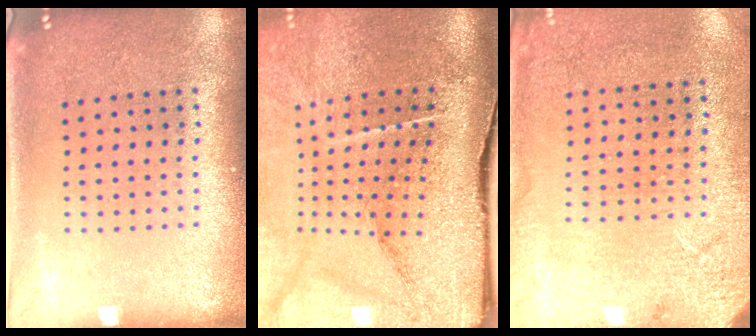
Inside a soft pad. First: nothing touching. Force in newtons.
{"total": 4.9, "press": 3.9, "slide": 3.0}
{"total": 2.6, "press": 2.3, "slide": 1.0}